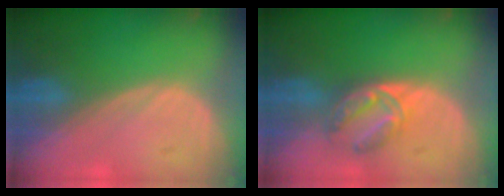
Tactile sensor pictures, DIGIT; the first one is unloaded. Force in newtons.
{"total": 5.8, "press": 5.5, "slide": 1.8}